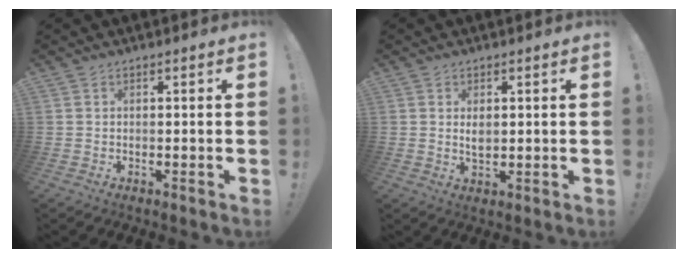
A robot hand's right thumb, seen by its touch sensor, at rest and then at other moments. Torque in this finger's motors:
{"motor_torque": [-0.22, 0.26, -0.15, 0.22, 0.03]}